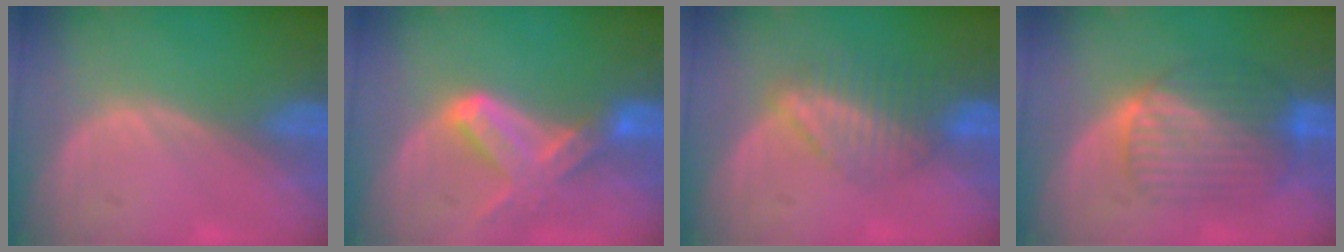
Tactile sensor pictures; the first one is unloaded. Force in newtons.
{"total": 7.1, "press": 6.6, "slide": 2.8}
{"total": 6.6, "press": 5.9, "slide": 3.1}
{"total": 8.4, "press": 8.4, "slide": 0.5}